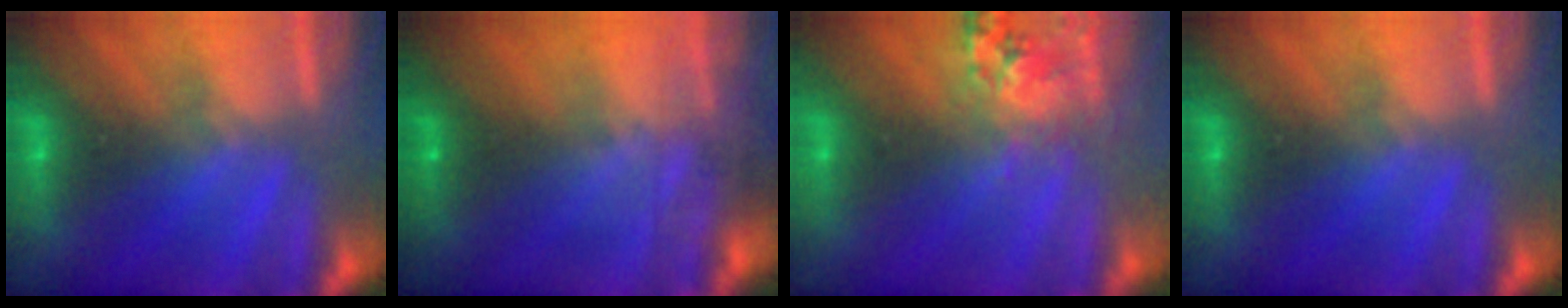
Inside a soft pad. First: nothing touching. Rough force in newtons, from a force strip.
{"total": 8.3}
{"total": 2.8}
{"total": 0.0}